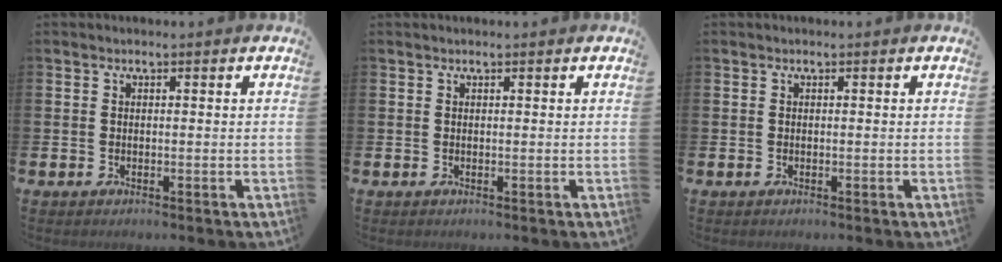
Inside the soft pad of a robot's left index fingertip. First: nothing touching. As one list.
[{"total": 0.0}, {"total": 0.0}]